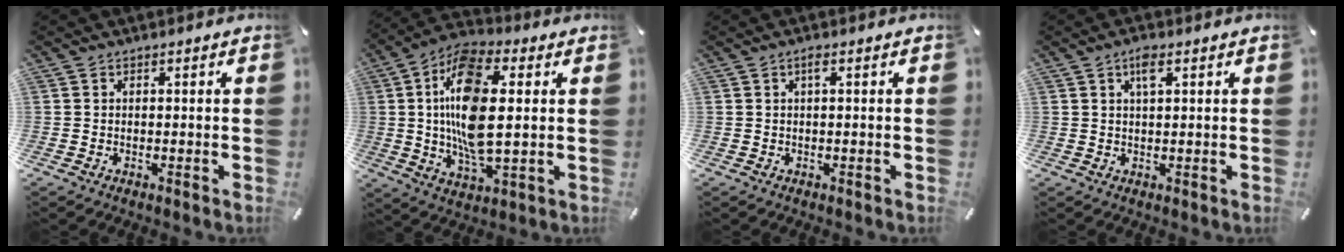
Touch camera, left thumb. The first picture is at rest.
{"total": 17.4, "force": [2.4, 8.0, 15.3], "torque": [-0.320, -0.005, 0.038]}
{"total": 1.5, "force": [0.3, 0.2, 1.5], "torque": [-0.030, 0.002, 0.004]}
{"total": 3.3, "force": [1.5, 1.0, 2.8], "torque": [-0.060, 0.007, 0.023]}